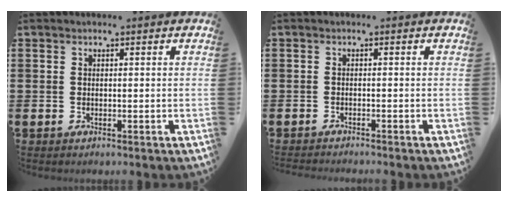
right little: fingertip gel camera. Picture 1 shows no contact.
{"total": 0.8, "force": [-0.8, -0.1, 0.0], "torque": [-0.001, -0.001, -0.017]}